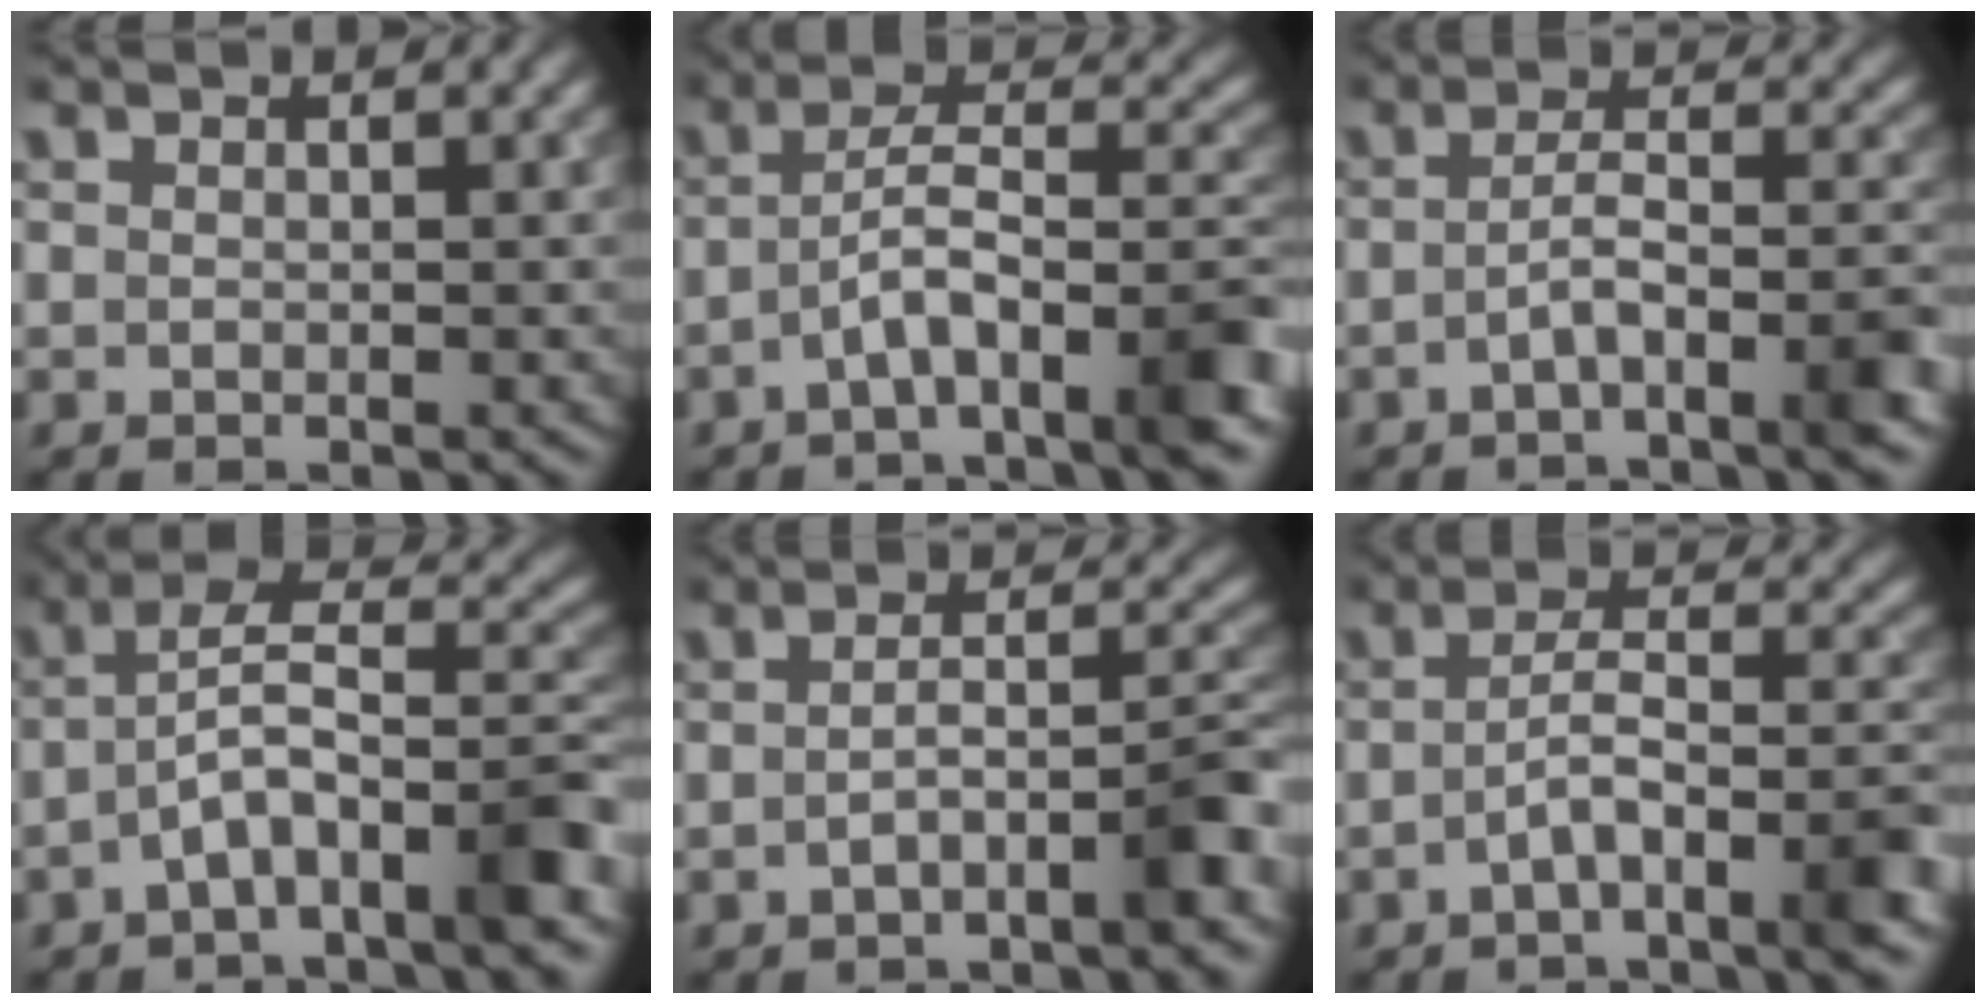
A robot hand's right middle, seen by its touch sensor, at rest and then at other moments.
{"total": 6.9, "force": [-3.0, 2.1, 5.8], "torque": [-0.094, 0.017, -0.054]}
{"total": 4.5, "force": [-1.9, 1.1, 3.9], "torque": [-0.060, 0.011, -0.039]}
{"total": 7.4, "force": [-3.5, 2.3, 6.1], "torque": [-0.098, 0.024, -0.065]}
{"total": 3.9, "force": [-1.8, 1.0, 3.3], "torque": [-0.051, 0.016, -0.034]}
{"total": 5.2, "force": [-2.3, 1.4, 4.4], "torque": [-0.072, 0.013, -0.045]}